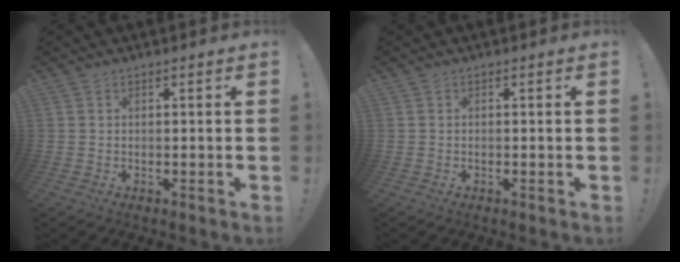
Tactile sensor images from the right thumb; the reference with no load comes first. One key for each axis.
{"total": 0.0}